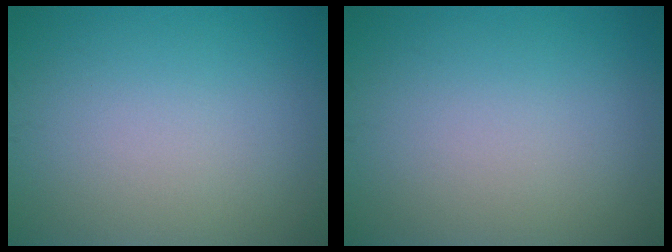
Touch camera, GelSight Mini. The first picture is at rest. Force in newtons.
{"total": 0.0}